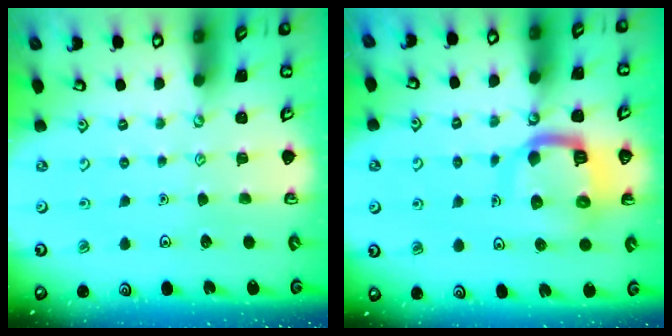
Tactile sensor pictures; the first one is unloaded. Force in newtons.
{"total": 10.7, "press": 10.6, "slide": 1.4}